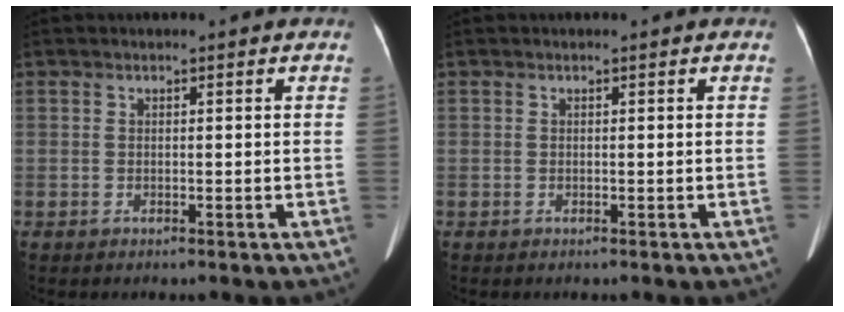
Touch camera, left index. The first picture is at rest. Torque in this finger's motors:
{"motor_torque": [0.01, 0.01, 0.00, 0.00]}